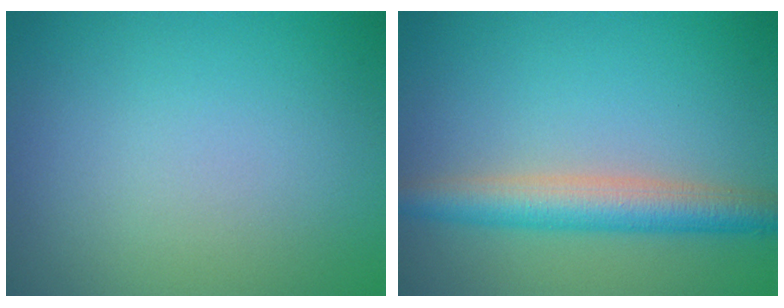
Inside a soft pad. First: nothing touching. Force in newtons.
{"total": 4.6, "press": 4.6, "slide": 0.1}